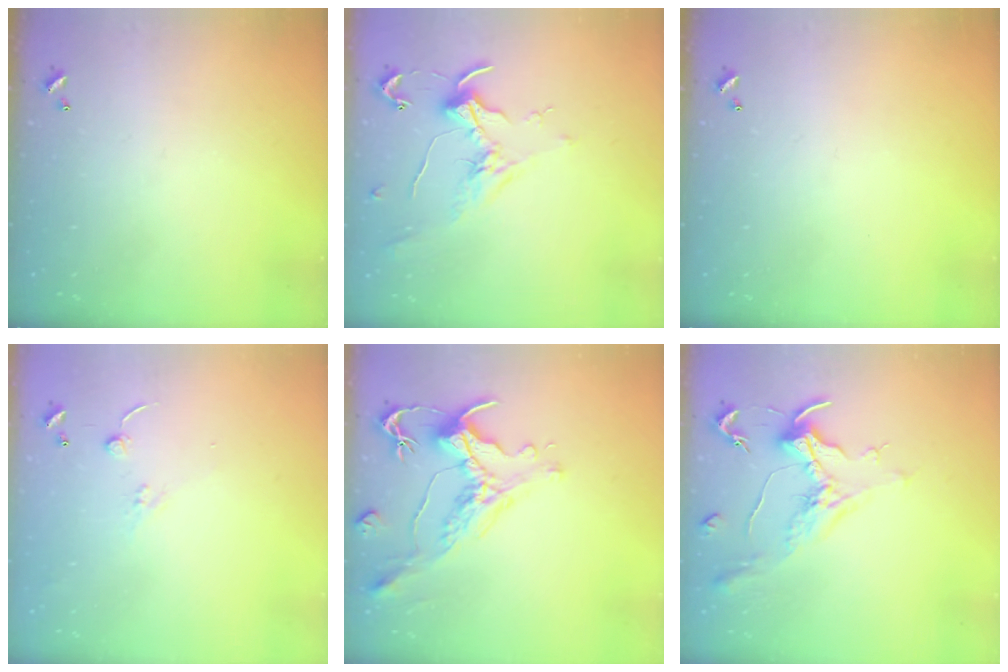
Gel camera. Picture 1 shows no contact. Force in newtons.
{"total": 0.7, "press": 0.3, "slide": 0.7}
{"total": 0.0}
{"total": 7.1, "press": 7.1, "slide": 0.6}
{"total": 1.6, "press": 0.9, "slide": 1.3}
{"total": 1.8, "press": 1.5, "slide": 0.9}